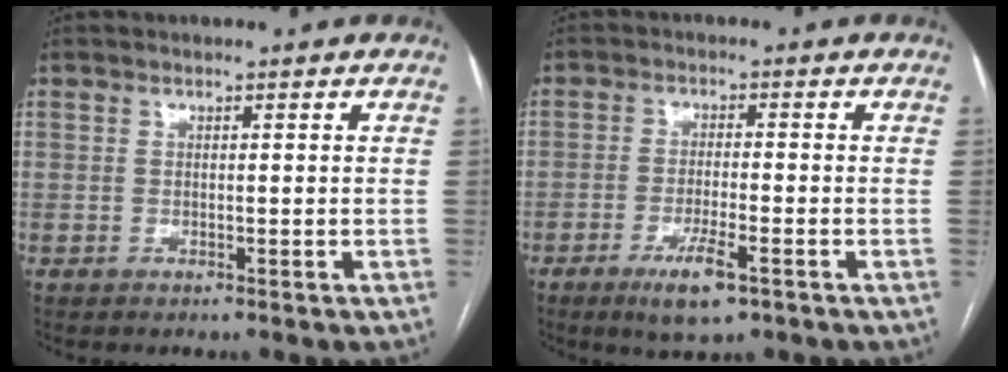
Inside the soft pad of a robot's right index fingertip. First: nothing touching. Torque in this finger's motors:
{"motor_torque": [0.78, -0.27, 0.27, 0.06]}